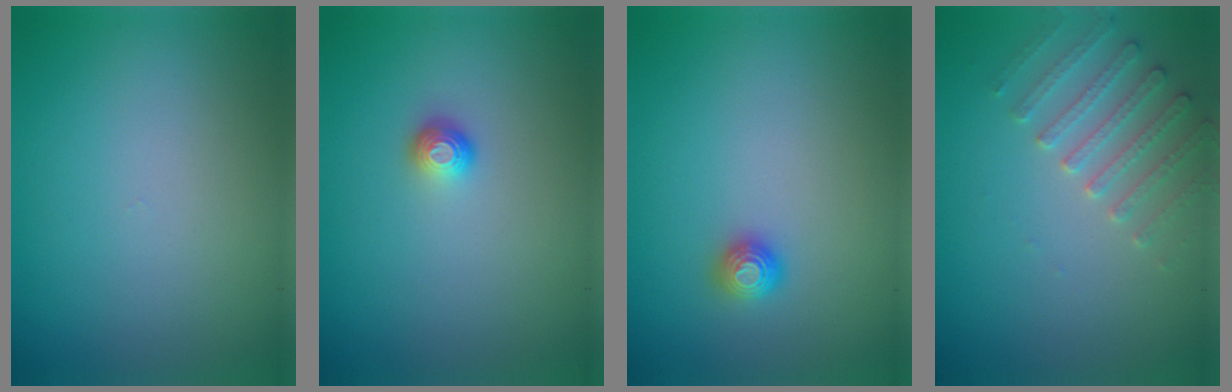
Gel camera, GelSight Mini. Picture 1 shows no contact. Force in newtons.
{"total": 1.2, "press": 1.0, "slide": 0.6}
{"total": 1.1, "press": 1.1, "slide": 0.2}
{"total": 3.0, "press": 2.9, "slide": 0.8}